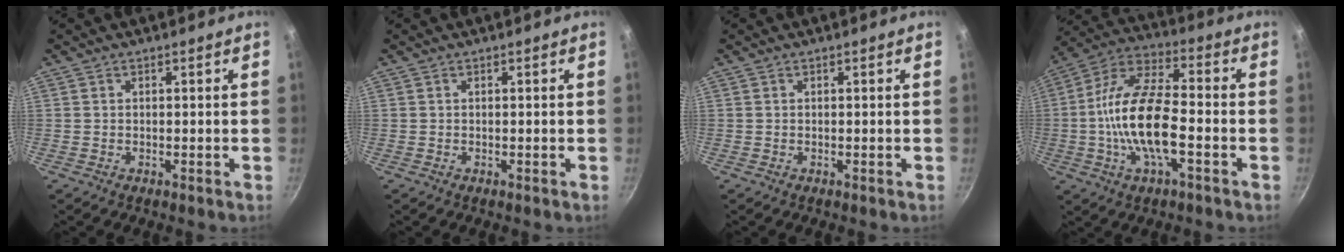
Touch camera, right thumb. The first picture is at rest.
{"total": 0.0}
{"total": 0.0}
{"total": 16.2, "force": [-3.4, 6.5, 14.5], "torque": [-0.271, 0.035, -0.081]}